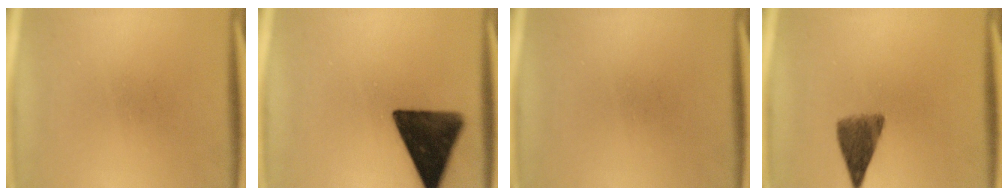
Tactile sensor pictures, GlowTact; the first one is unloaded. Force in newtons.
{"total": 14.6}
{"total": 0.0}
{"total": 6.0}